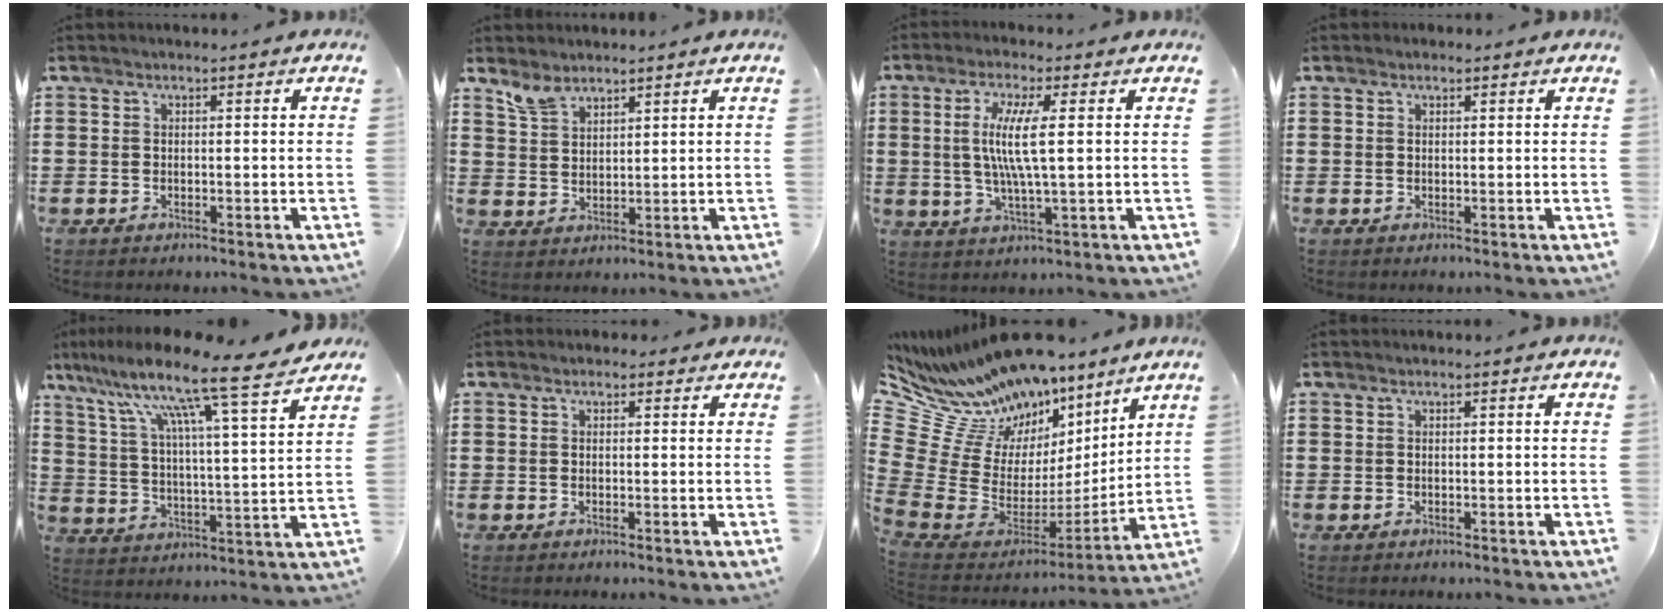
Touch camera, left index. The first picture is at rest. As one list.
[{"total": 4.0, "force": [3.4, 1.6, 1.3], "torque": [-0.034, -0.002, 0.066]}, {"total": 7.8, "force": [1.2, 0.8, 7.6], "torque": [-0.160, -0.008, 0.013]}, {"total": 0.6, "force": [0.4, 0.3, 0.3], "torque": [-0.007, 0.002, 0.008]}, {"total": 12.2, "force": [9.9, -0.3, 7.1], "torque": [-0.158, -0.068, 0.151]}, {"total": 0.9, "force": [0.2, 0.8, 0.3], "torque": [-0.001, 0.005, 0.001]}, {"total": 13.1, "force": [10.8, 6.0, 4.3], "torque": [-0.155, -0.095, 0.195]}, {"total": 0.0}]